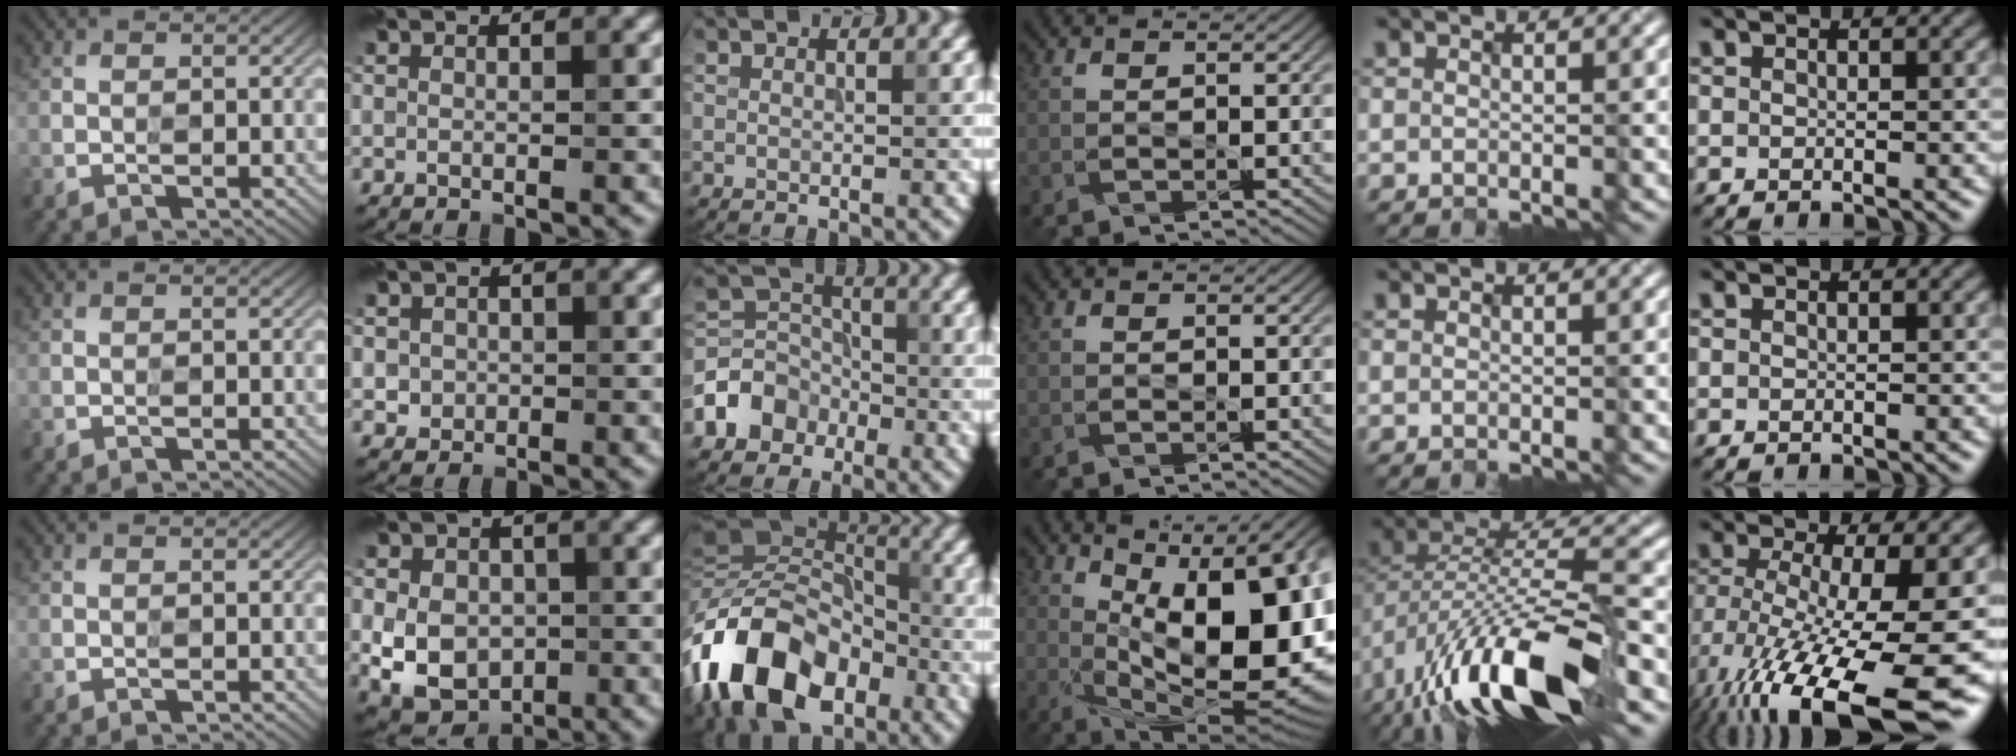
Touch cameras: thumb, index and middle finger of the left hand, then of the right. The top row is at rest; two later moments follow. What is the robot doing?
{"motion": "extract", "object": "power strip"}